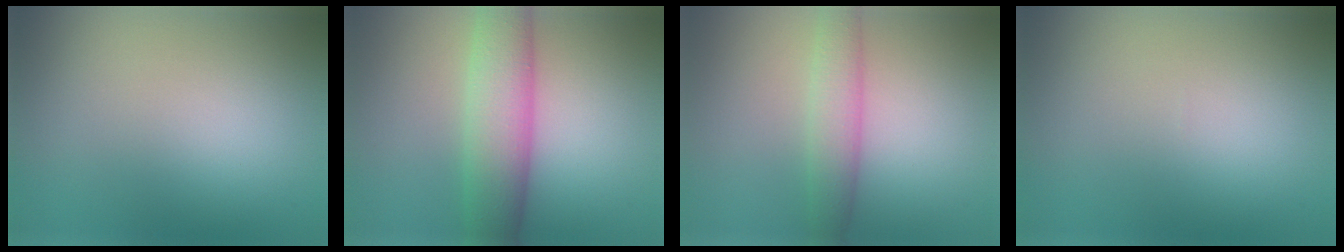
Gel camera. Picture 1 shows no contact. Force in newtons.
{"total": 6.5, "press": 6.5, "slide": 0.2}
{"total": 3.2, "press": 3.2, "slide": 0.2}
{"total": 0.0}